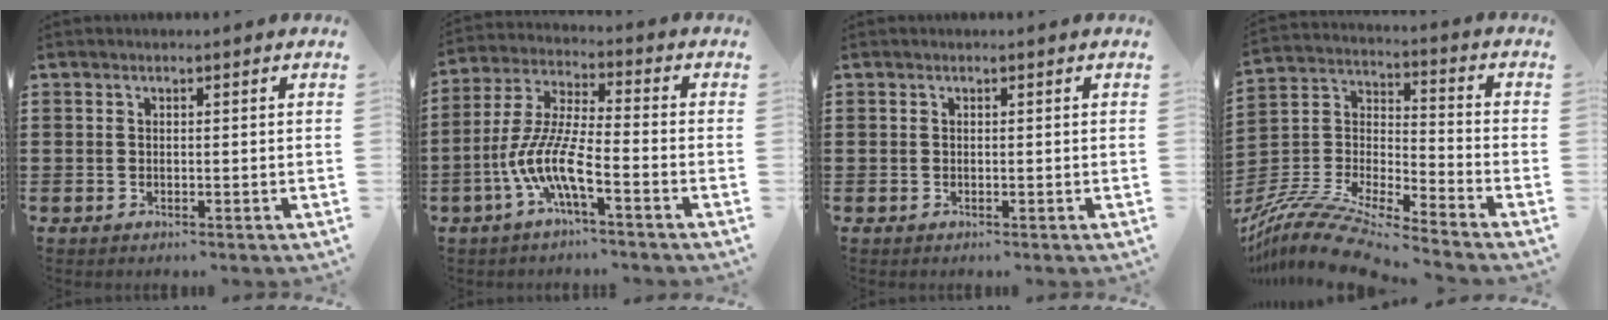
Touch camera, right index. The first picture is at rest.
{"total": 8.9, "force": [-4.4, 1.6, 7.6], "torque": [-0.189, -0.017, -0.093]}
{"total": 0.0}
{"total": 11.8, "force": [-10.8, 1.5, 4.6], "torque": [-0.107, 0.017, -0.221]}